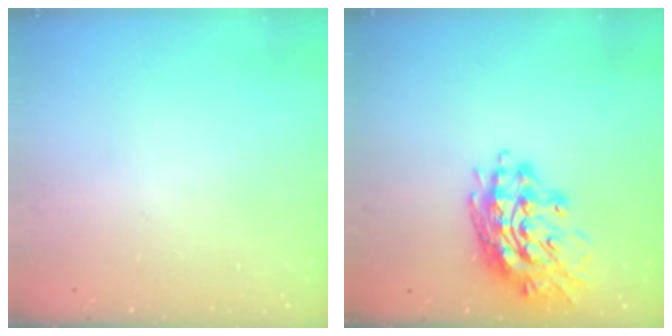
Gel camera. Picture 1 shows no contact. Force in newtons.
{"total": 16.9, "press": 16.8, "slide": 1.2}